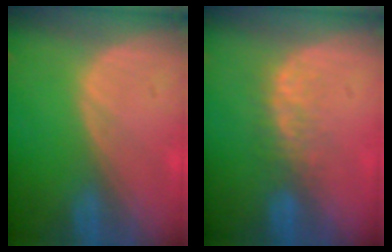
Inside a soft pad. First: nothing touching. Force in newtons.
{"total": 3.3, "press": 3.0, "slide": 1.4}